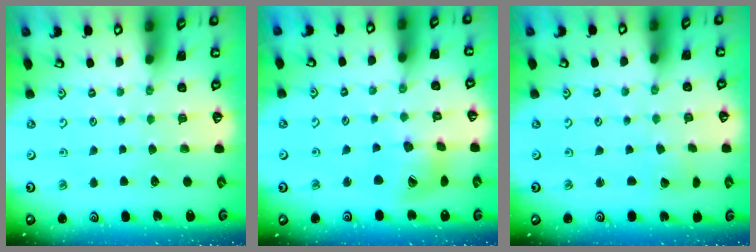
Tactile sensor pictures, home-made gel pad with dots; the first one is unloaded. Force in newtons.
{"total": 14.2, "press": 14.1, "slide": 1.8}
{"total": 2.0, "press": 2.0, "slide": 0.1}